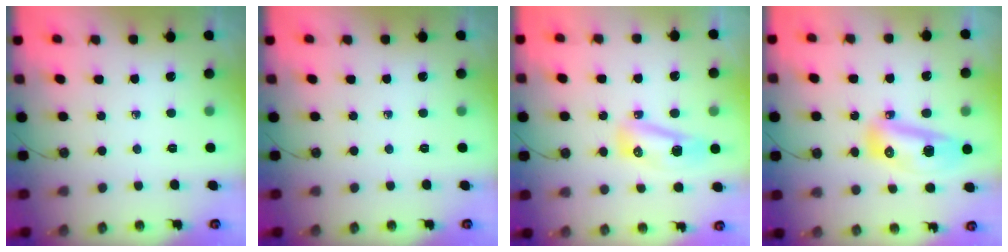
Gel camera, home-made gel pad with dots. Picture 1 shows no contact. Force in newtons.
{"total": 0.0}
{"total": 8.1, "press": 8.0, "slide": 1.5}
{"total": 11.9, "press": 11.9, "slide": 1.4}